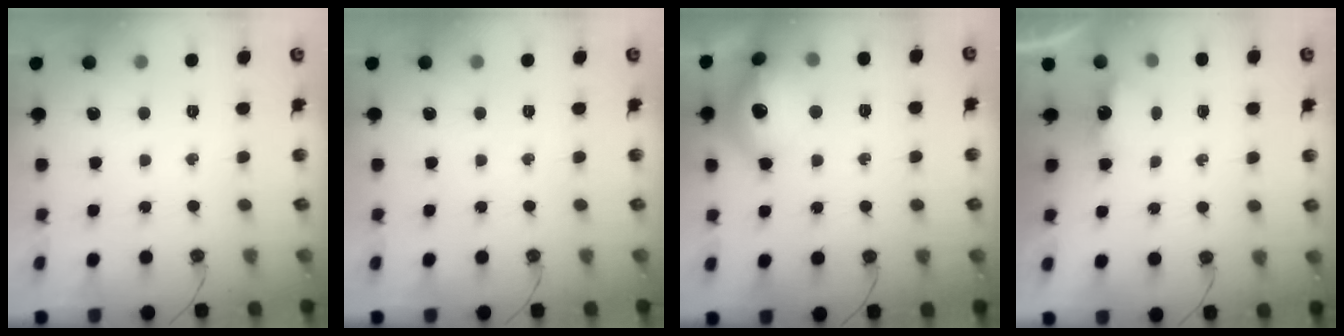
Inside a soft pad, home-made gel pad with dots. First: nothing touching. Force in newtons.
{"total": 0.0}
{"total": 16.0, "press": 15.9, "slide": 1.3}
{"total": 4.0, "press": 3.9, "slide": 0.6}